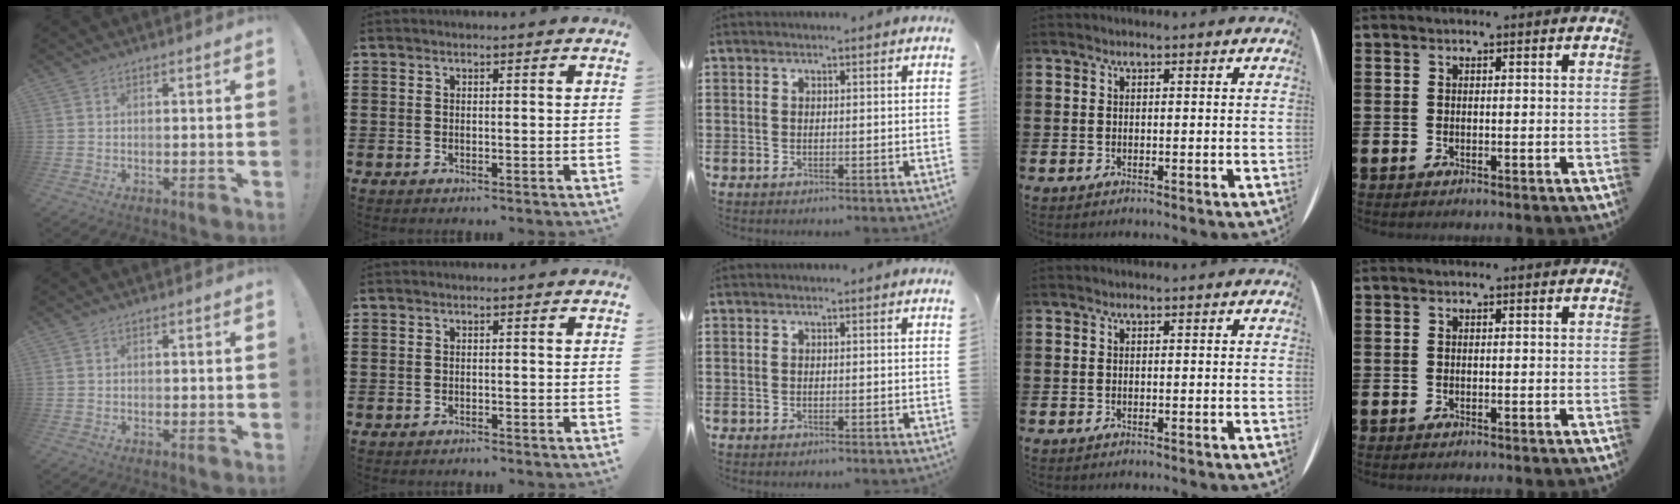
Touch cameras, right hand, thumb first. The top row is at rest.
{"thumb": {"total": 0.6, "force": [-0.3, 0.5, 0.2], "torque": [-0.002, 0.002, -0.005]}, "index": {"total": 0.6, "force": [-0.6, 0.0, 0.0], "torque": [-0.003, -0.003, -0.011]}}